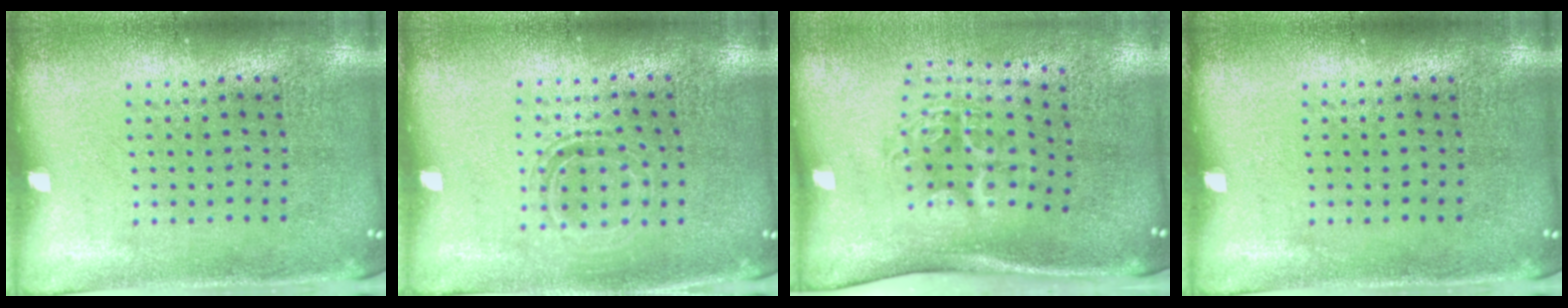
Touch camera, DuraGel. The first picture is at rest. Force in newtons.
{"total": 1.2, "press": 1.1, "slide": 0.6}
{"total": 1.9, "press": 1.2, "slide": 1.4}
{"total": 0.0}